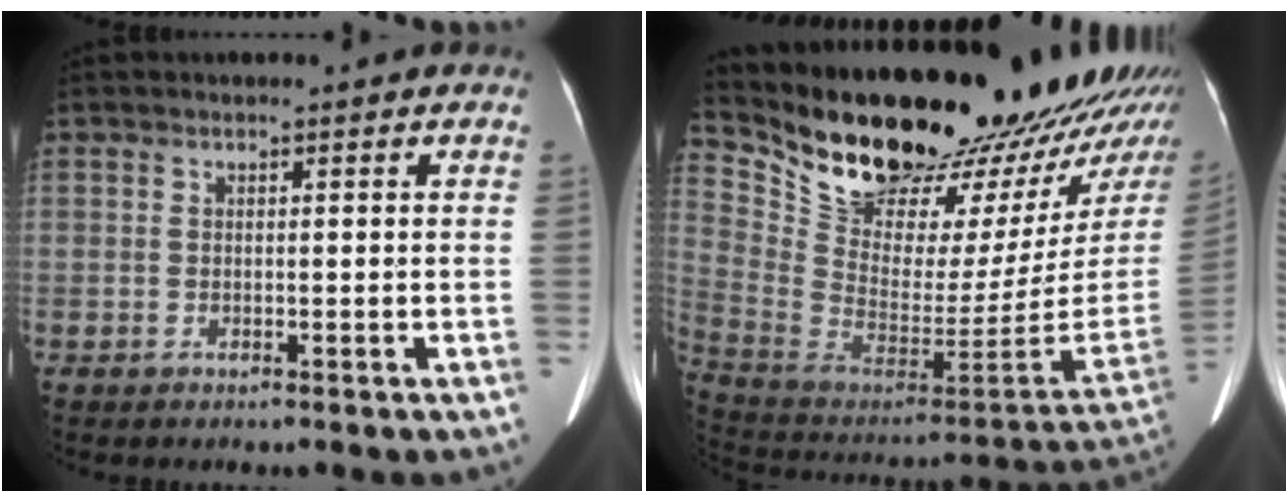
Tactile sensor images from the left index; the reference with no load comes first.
{"total": 29.4, "force": [24.5, 6.9, 14.8], "torque": [-0.249, -0.086, 0.361]}